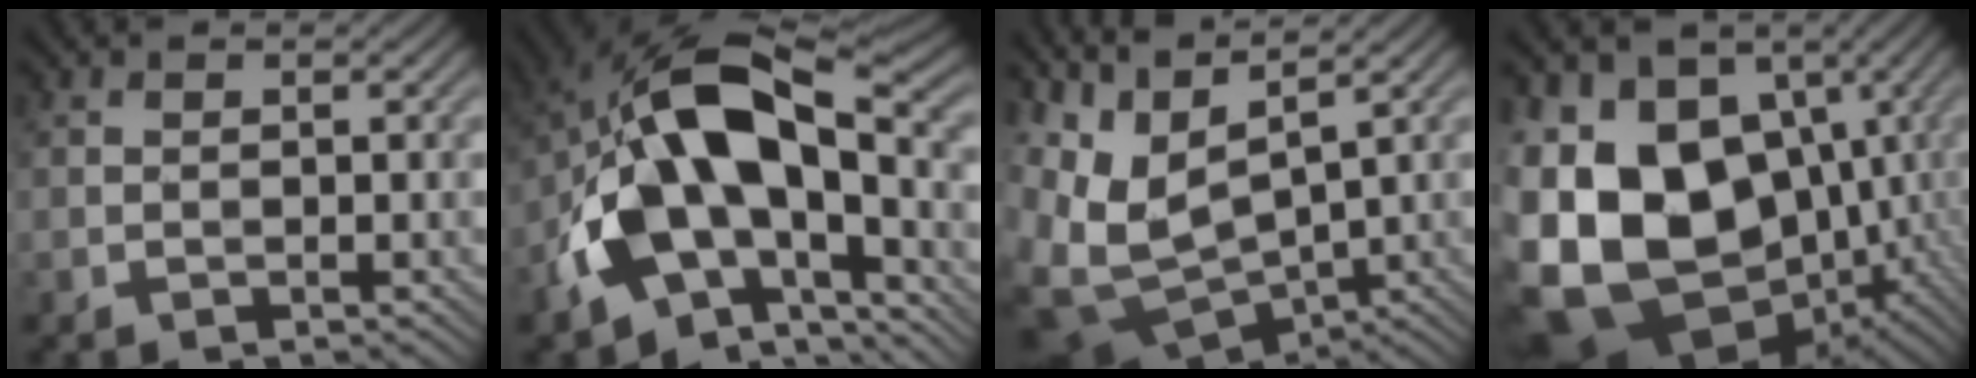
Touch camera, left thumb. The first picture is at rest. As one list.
[{"total": 15.9, "force": [-3.0, 8.9, 12.8], "torque": [-0.232, 0.001, -0.059]}, {"total": 9.7, "force": [1.7, 5.3, 7.9], "torque": [-0.201, -0.022, 0.059]}, {"total": 20.1, "force": [-2.0, 15.8, 12.3], "torque": [-0.261, -0.027, 0.007]}]